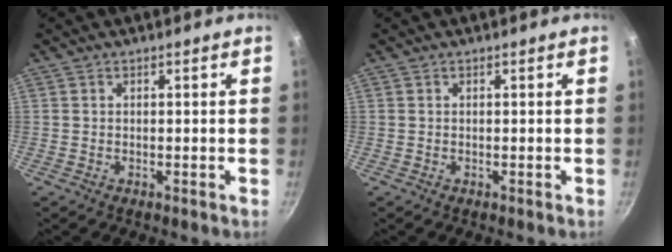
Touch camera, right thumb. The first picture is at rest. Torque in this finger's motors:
{"motor_torque": [0.00, 0.00, 0.03, -0.03, 0.00]}